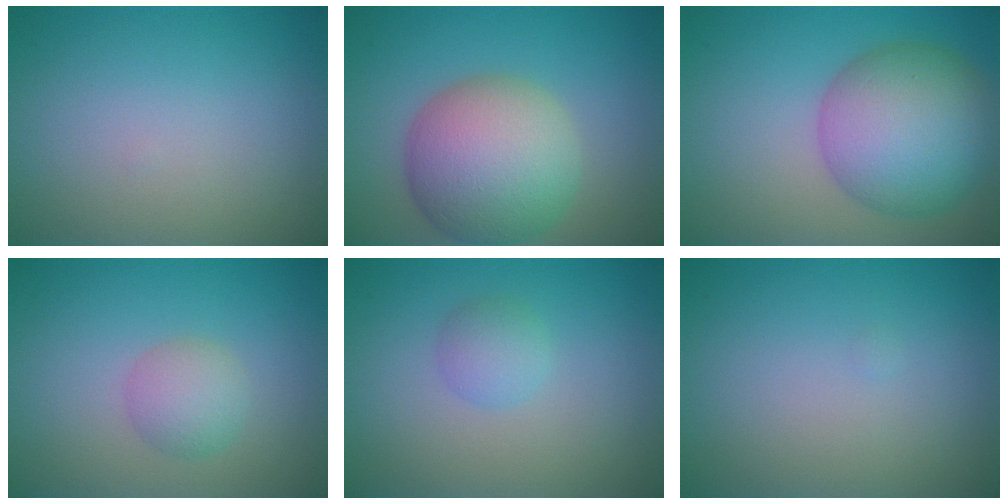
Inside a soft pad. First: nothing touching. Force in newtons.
{"total": 9.4, "press": 9.3, "slide": 0.2}
{"total": 9.8, "press": 9.8, "slide": 0.2}
{"total": 2.5, "press": 2.5, "slide": 0.1}
{"total": 1.8, "press": 1.8, "slide": 0.2}
{"total": 0.0}